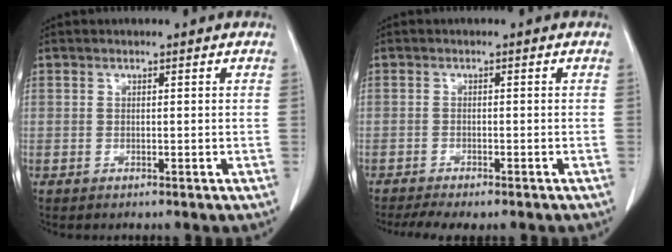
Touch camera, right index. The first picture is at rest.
{"total": 6.1, "force": [-5.0, 1.2, 3.3], "torque": [-0.046, -0.008, -0.073]}